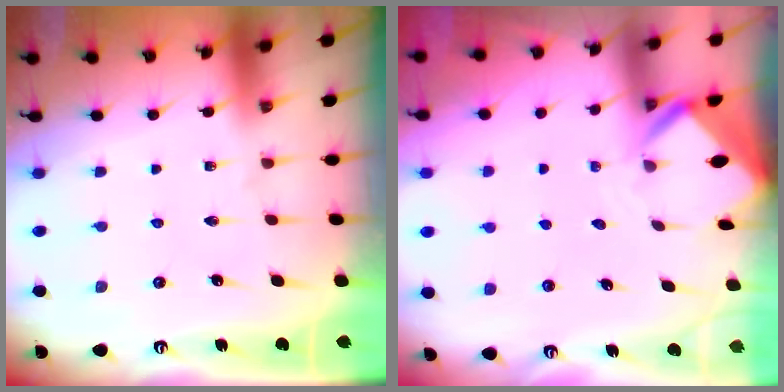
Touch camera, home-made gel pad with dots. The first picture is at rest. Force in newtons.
{"total": 2.9, "press": 2.9, "slide": 0.2}